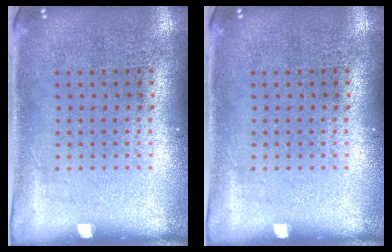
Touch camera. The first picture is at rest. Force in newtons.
{"total": 0.0}